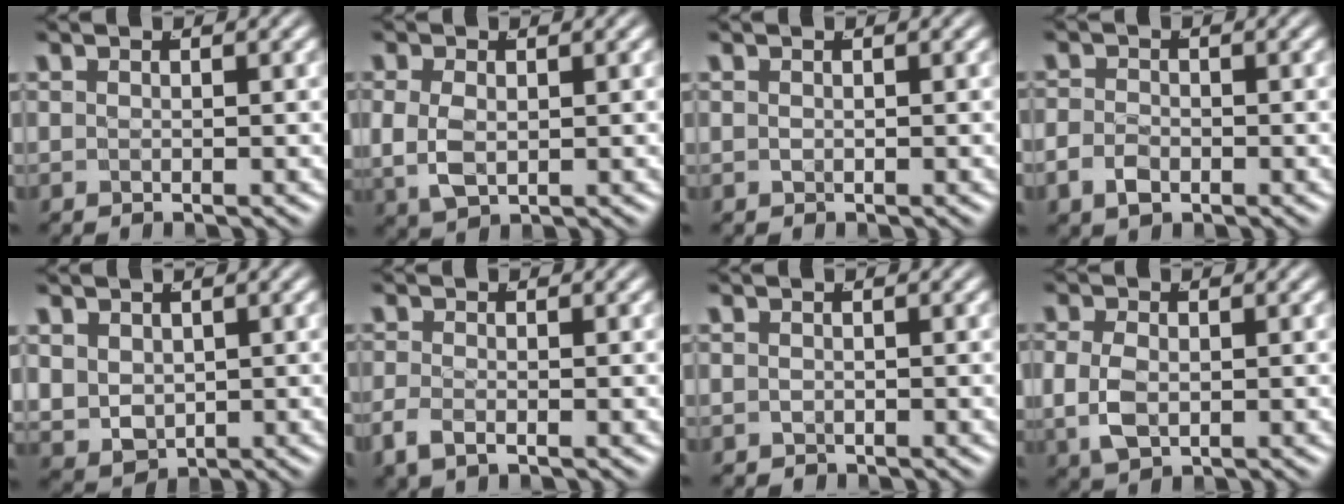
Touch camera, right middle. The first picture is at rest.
{"total": 3.7, "force": [0.1, 2.8, 2.5], "torque": [-0.067, -0.016, 0.014]}
{"total": 0.0}
{"total": 2.2, "force": [-1.1, 1.6, 1.1], "torque": [-0.026, -0.009, -0.016]}
{"total": 5.8, "force": [-0.1, 5.1, 2.7], "torque": [-0.080, -0.037, 0.020]}
{"total": 2.1, "force": [-1.3, 0.9, 1.4], "torque": [-0.034, -0.010, -0.017]}
{"total": 0.7, "force": [-0.6, 0.3, 0.0], "torque": [-0.011, -0.011, -0.002]}
{"total": 3.3, "force": [-0.1, 2.3, 2.3], "torque": [-0.063, -0.015, 0.011]}